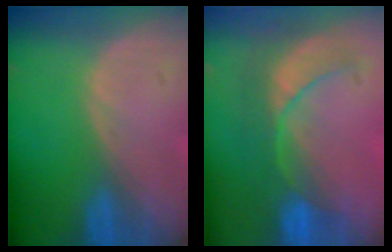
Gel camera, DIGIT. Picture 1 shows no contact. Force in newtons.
{"total": 8.4, "press": 7.9, "slide": 2.9}